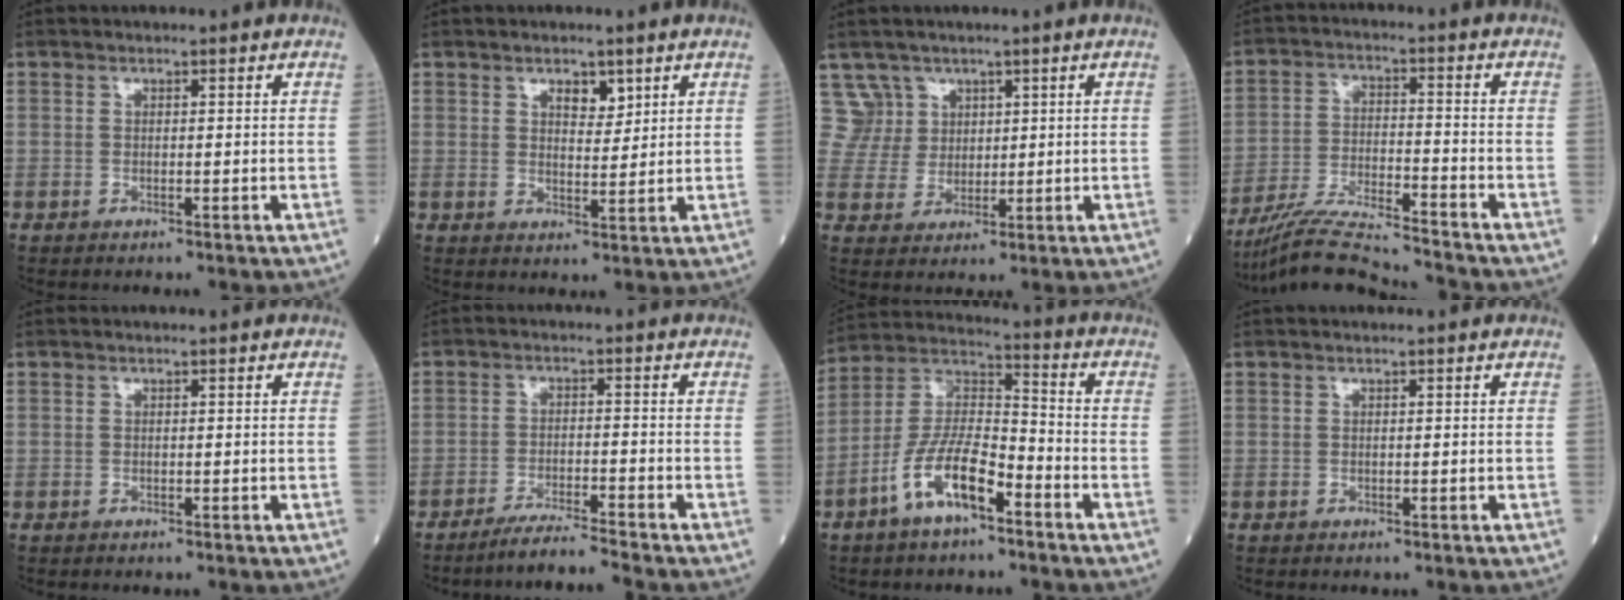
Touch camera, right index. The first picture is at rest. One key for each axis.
{"total": 3.2, "fx": 1.9, "fy": 1.5, "fz": 2.1, "tx": -0.030, "ty": -0.002, "tz": 0.032}
{"total": 4.8, "fx": 2.7, "fy": 3.8, "fz": -1.0, "tx": 0.031, "ty": 0.011, "tz": 0.051}
{"total": 12.2, "fx": -11.6, "fy": -1.1, "fz": 3.8, "tx": -0.067, "ty": -0.008, "tz": -0.208}
{"total": 0.0}
{"total": 5.8, "fx": -5.2, "fy": -1.8, "fz": 1.9, "tx": -0.030, "ty": -0.022, "tz": -0.092}
{"total": 11.2, "fx": -5.9, "fy": 3.3, "fz": 8.9, "tx": -0.190, "ty": 0.008, "tz": -0.112}
{"total": 0.0}